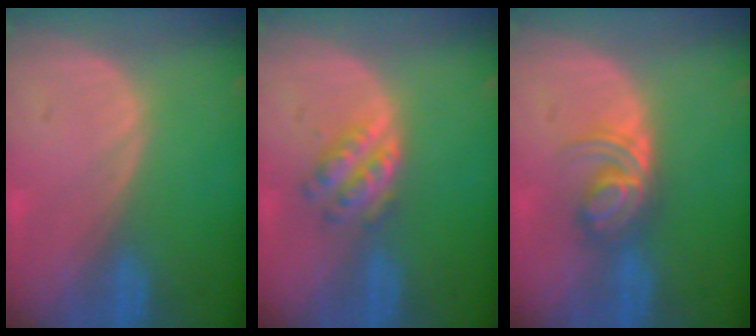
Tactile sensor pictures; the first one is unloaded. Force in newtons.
{"total": 4.3, "press": 4.3, "slide": 0.6}
{"total": 5.8, "press": 5.1, "slide": 2.7}